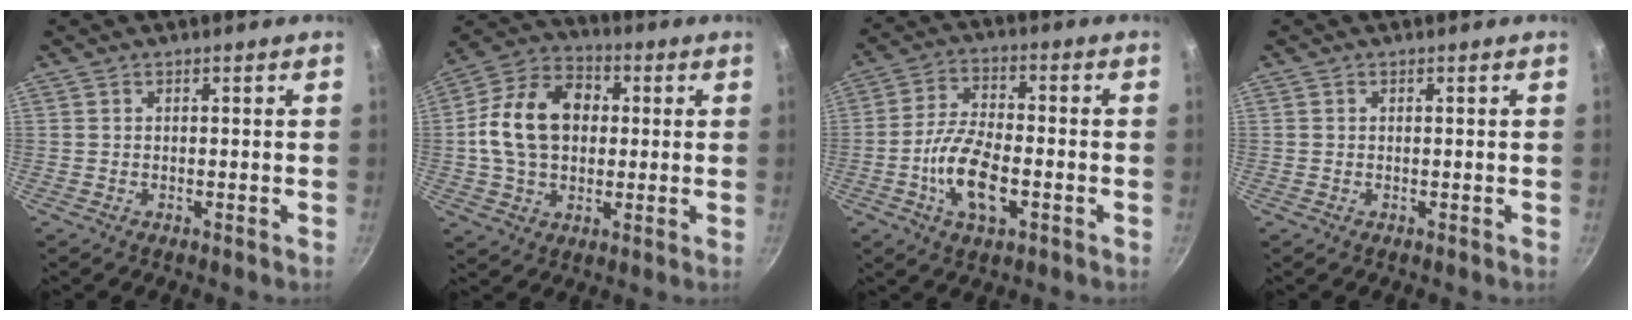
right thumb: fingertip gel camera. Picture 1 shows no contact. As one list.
[{"total": 15.7, "force": [1.2, 11.5, 10.6], "torque": [-0.161, 0.024, 0.007]}, {"total": 10.9, "force": [-3.3, 4.9, 9.2], "torque": [-0.172, 0.020, -0.069]}, {"total": 0.0}]